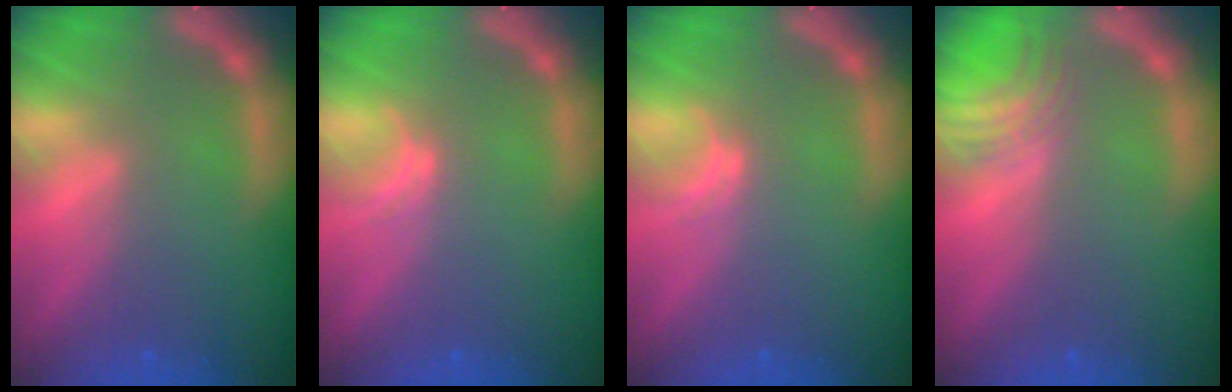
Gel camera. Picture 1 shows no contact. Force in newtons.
{"total": 1.0}
{"total": 1.0}
{"total": 3.9}